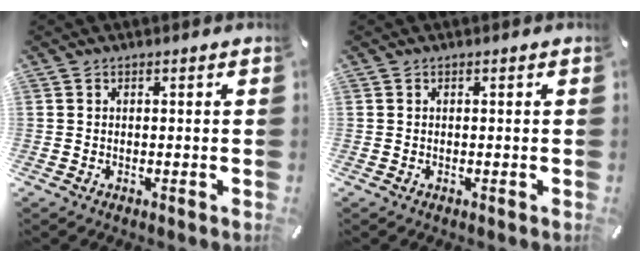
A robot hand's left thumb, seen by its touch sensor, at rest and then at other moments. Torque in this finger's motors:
{"motor_torque": [-0.01, 0.00, -0.02, -0.01, 0.00]}